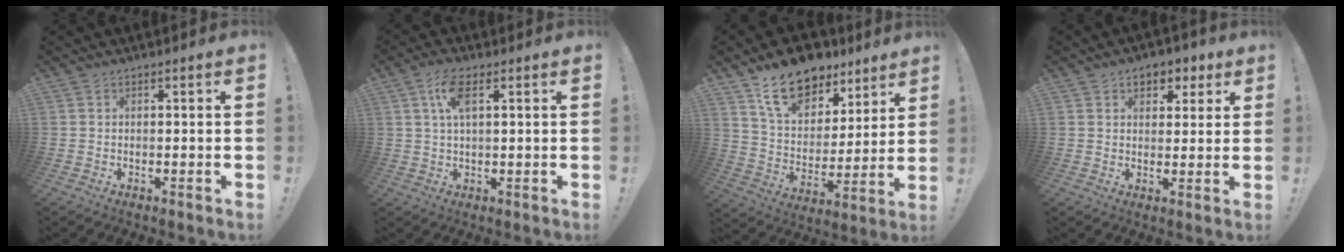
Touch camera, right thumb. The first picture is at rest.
{"total": 7.0, "force": [2.5, 2.8, 5.9], "torque": [-0.105, 0.000, 0.043]}
{"total": 17.1, "force": [12.1, 9.5, 7.4], "torque": [-0.127, -0.075, 0.222]}
{"total": 5.6, "force": [2.8, 4.2, 2.4], "torque": [-0.022, -0.013, 0.048]}